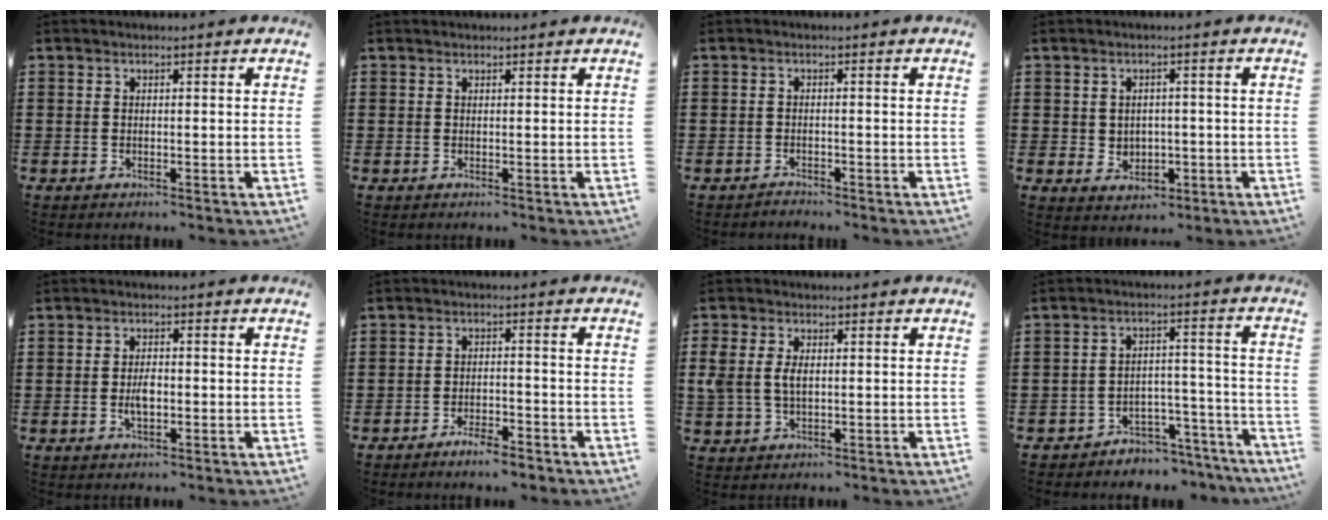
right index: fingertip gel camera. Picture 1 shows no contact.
{"total": 0.0}
{"total": 1.0, "force": [-1.0, -0.2, -0.1], "torque": [-0.001, -0.001, -0.020]}
{"total": 2.5, "force": [0.3, 2.4, 0.6], "torque": [-0.017, 0.003, 0.001]}
{"total": 3.1, "force": [-0.5, 1.4, 2.8], "torque": [-0.052, 0.002, -0.008]}
{"total": 3.5, "force": [-3.2, 0.2, 1.3], "torque": [-0.025, 0.005, -0.062]}
{"total": 3.9, "force": [0.4, 2.4, 3.1], "torque": [-0.080, 0.004, 0.000]}
{"total": 4.3, "force": [-4.1, 1.2, 0.5], "torque": [-0.015, 0.009, -0.082]}